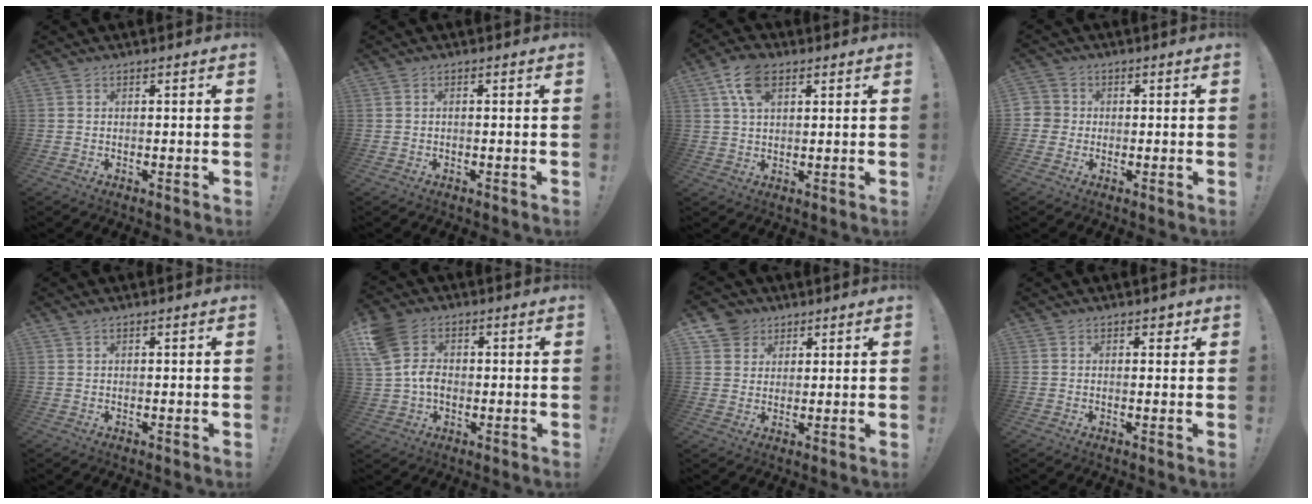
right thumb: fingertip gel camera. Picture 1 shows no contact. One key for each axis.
{"total": 0.5, "fx": -0.3, "fy": -0.1, "fz": 0.4, "tx": -0.014, "ty": 0.002, "tz": -0.004}
{"total": 9.1, "fx": 4.2, "fy": 5.0, "fz": 6.3, "tx": -0.105, "ty": -0.001, "tz": 0.080}
{"total": 3.8, "fx": -0.5, "fy": 3.6, "fz": 0.9, "tx": -0.023, "ty": 0.006, "tz": -0.009}
{"total": 0.8, "fx": 0.6, "fy": 0.2, "fz": 0.3, "tx": -0.008, "ty": 0.001, "tz": 0.013}
{"total": 9.6, "fx": -0.1, "fy": 7.8, "fz": 5.7, "tx": -0.111, "ty": 0.009, "tz": 0.003}
{"total": 6.3, "fx": 3.7, "fy": 5.1, "fz": 0.7, "tx": -0.006, "ty": -0.026, "tz": 0.072}
{"total": 1.6, "fx": 0.9, "fy": 1.1, "fz": 0.8, "tx": 0.005, "ty": -0.005, "tz": 0.011}